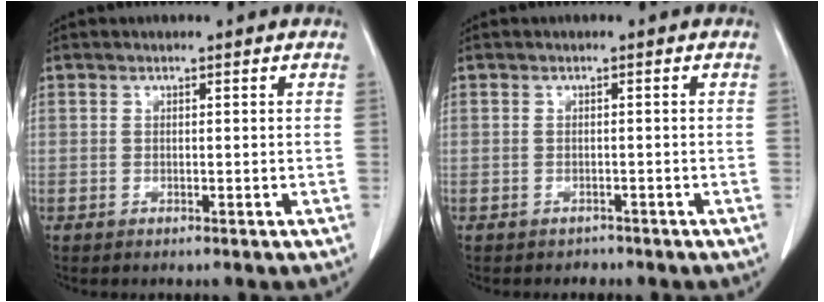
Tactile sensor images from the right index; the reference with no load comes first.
{"total": 1.2, "force": [-1.0, 0.6, -0.1], "torque": [-0.004, 0.001, -0.017]}